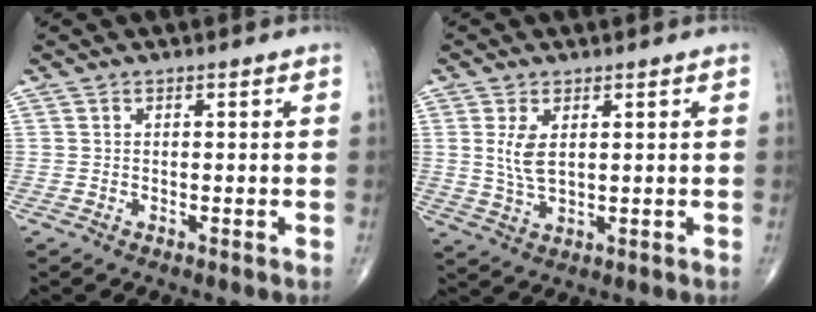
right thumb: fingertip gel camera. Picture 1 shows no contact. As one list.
[{"total": 5.6, "force": [1.4, 2.9, 4.6], "torque": [-0.089, -0.008, 0.036]}]